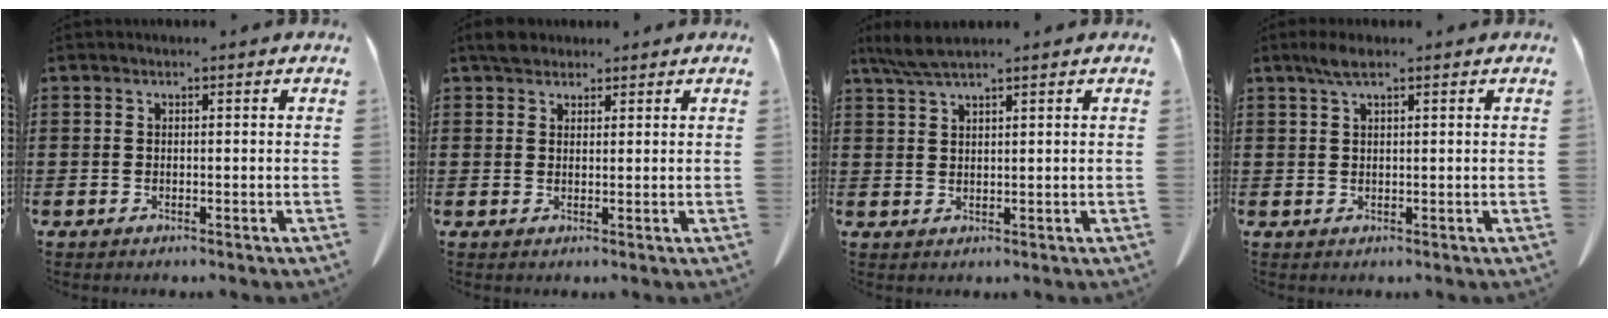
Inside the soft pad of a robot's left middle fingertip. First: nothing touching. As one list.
[{"total": 2.7, "force": [2.2, 1.3, 0.9], "torque": [-0.016, 0.004, 0.042]}, {"total": 3.7, "force": [2.9, 0.3, 2.3], "torque": [-0.052, -0.001, 0.055]}, {"total": 2.7, "force": [1.5, 0.6, 2.2], "torque": [-0.046, 0.004, 0.027]}]